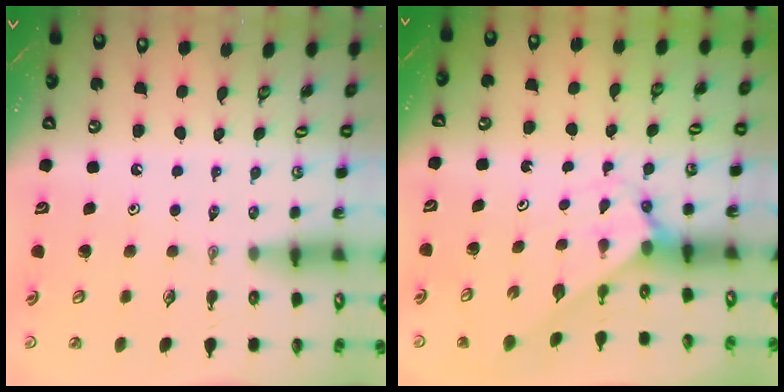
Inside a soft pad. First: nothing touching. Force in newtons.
{"total": 2.5, "press": 2.5, "slide": 0.2}